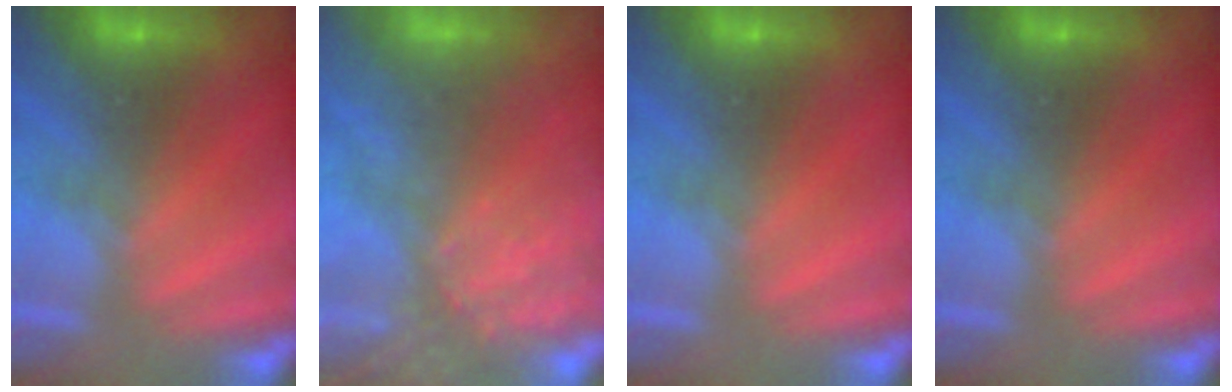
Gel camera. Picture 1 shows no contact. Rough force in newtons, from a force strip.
{"total": 7.5}
{"total": 0.0}
{"total": 0.0}